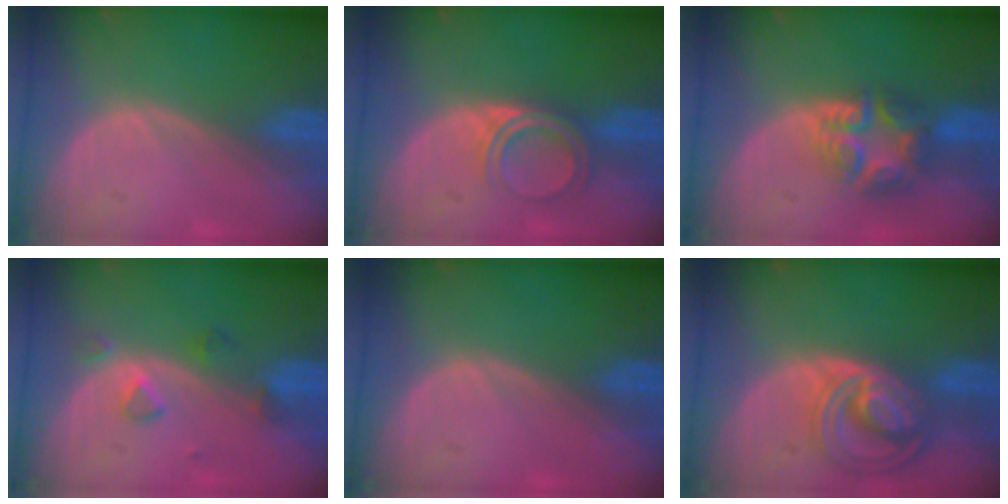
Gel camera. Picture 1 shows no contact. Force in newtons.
{"total": 4.7, "press": 4.2, "slide": 2.2}
{"total": 8.0, "press": 6.8, "slide": 4.1}
{"total": 3.2, "press": 3.1, "slide": 0.8}
{"total": 0.0}
{"total": 8.7, "press": 7.5, "slide": 4.4}